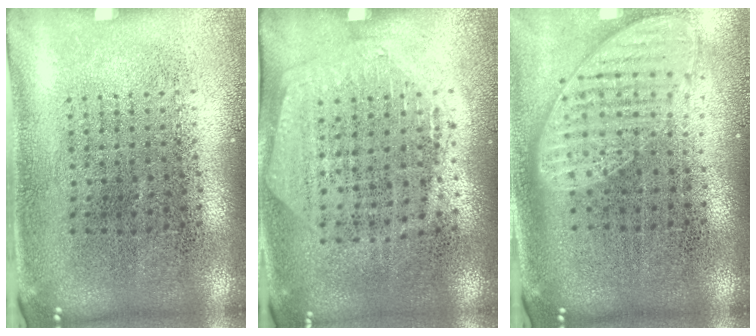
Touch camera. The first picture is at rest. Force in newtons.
{"total": 1.4, "press": 1.2, "slide": 0.6}
{"total": 1.5, "press": 1.3, "slide": 0.8}